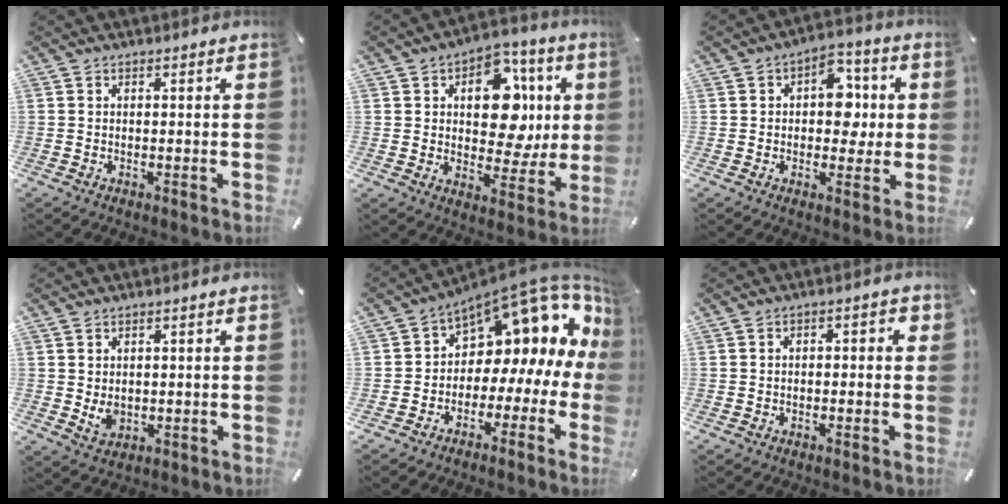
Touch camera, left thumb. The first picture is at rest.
{"total": 15.2, "force": [3.5, 10.7, 10.3], "torque": [-0.131, -0.025, 0.066]}
{"total": 9.8, "force": [0.8, 7.1, 6.7], "torque": [-0.077, 0.002, 0.011]}
{"total": 3.2, "force": [0.1, 2.7, 1.7], "torque": [-0.032, -0.003, 0.003]}
{"total": 12.8, "force": [8.1, 7.7, 6.2], "torque": [-0.083, -0.083, 0.135]}
{"total": 2.2, "force": [-1.3, 1.1, 1.4], "torque": [-0.026, 0.011, -0.025]}